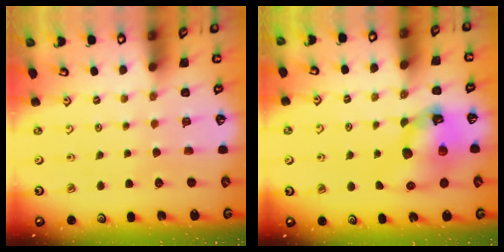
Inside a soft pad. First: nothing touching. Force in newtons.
{"total": 11.2, "press": 11.1, "slide": 1.7}